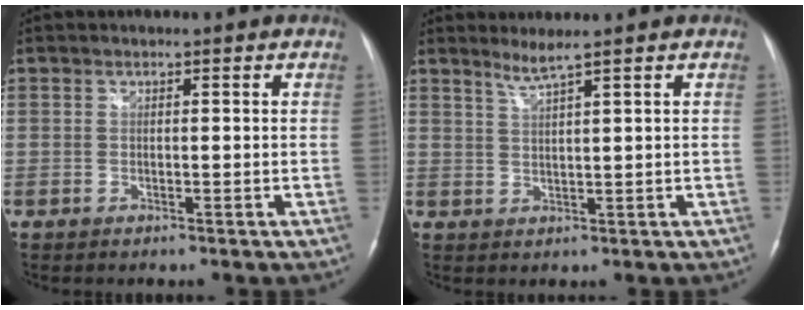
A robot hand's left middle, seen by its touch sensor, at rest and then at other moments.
{"total": 2.5, "force": [1.9, -0.9, 1.3], "torque": [-0.029, -0.007, 0.040]}